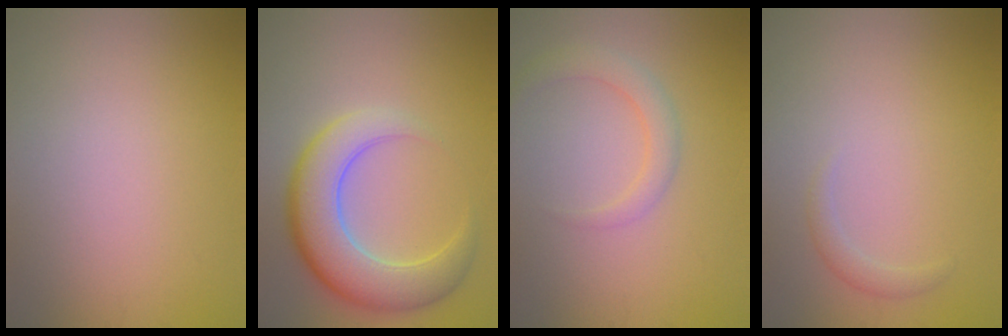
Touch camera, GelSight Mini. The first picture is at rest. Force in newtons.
{"total": 7.3, "press": 7.3, "slide": 0.6}
{"total": 2.2, "press": 2.2, "slide": 0.1}
{"total": 1.1, "press": 1.1, "slide": 0.0}